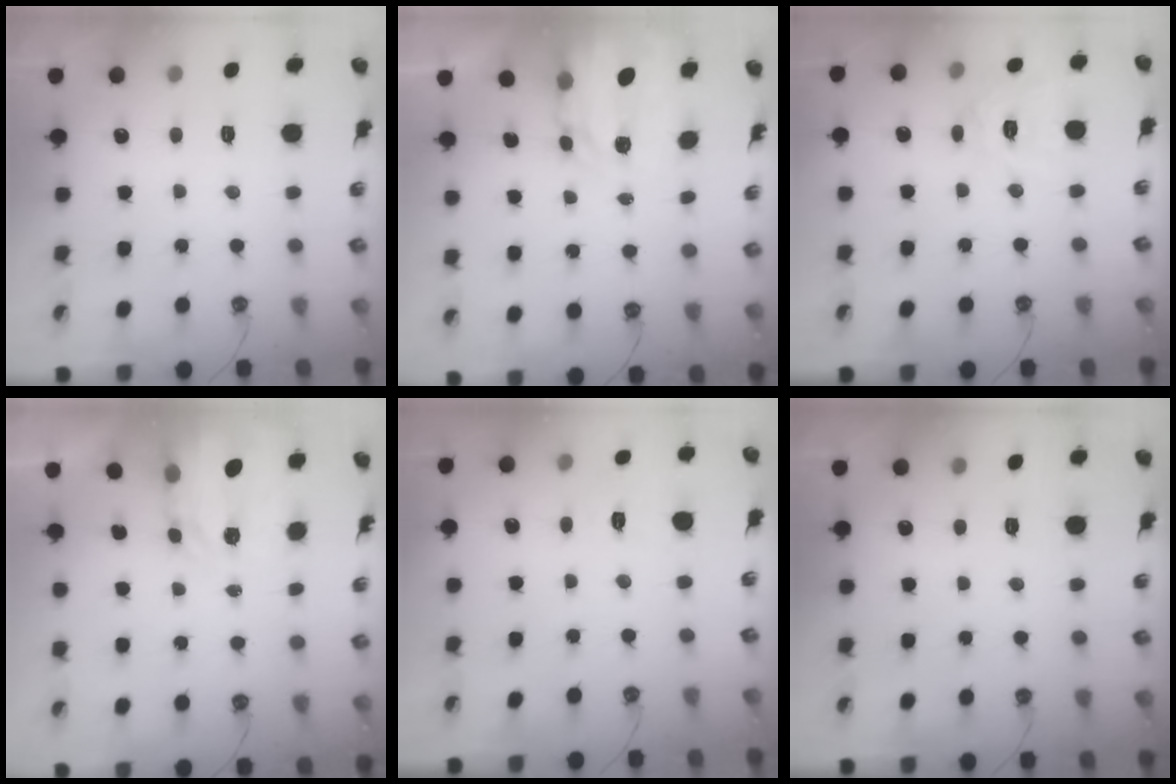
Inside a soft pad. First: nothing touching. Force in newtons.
{"total": 3.8, "press": 3.8, "slide": 0.1}
{"total": 10.9, "press": 10.9, "slide": 0.8}
{"total": 3.6, "press": 3.5, "slide": 0.5}
{"total": 2.7, "press": 2.7, "slide": 0.5}
{"total": 0.0}